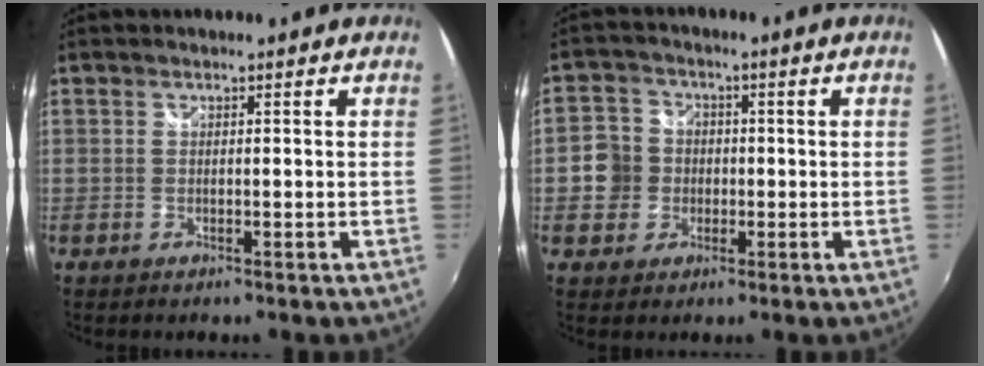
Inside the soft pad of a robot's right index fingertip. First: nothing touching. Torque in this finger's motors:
{"motor_torque": [0.40, -0.22, 0.21, 0.03]}